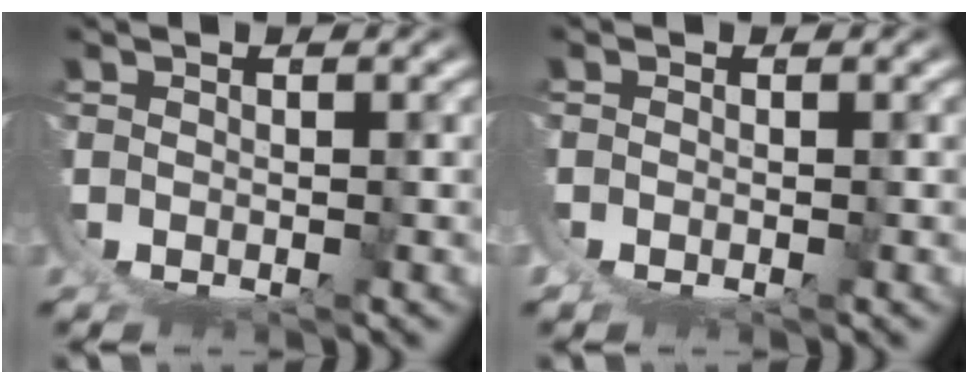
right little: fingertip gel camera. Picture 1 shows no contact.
{"total": 1.1, "force": [-0.2, 0.8, 0.6], "torque": [-0.019, -0.003, -0.003]}